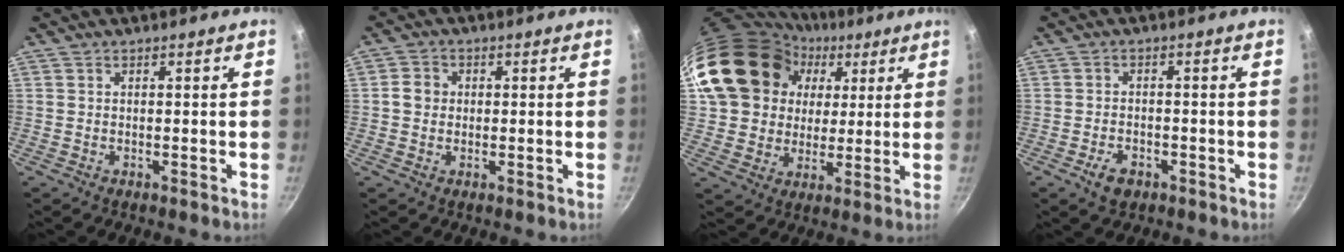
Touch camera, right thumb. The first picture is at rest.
{"total": 3.0, "force": [0.0, 2.7, 1.3], "torque": [-0.009, 0.008, -0.006]}
{"total": 20.2, "force": [6.8, 16.8, 8.9], "torque": [-0.155, 0.018, 0.124]}
{"total": 3.8, "force": [-2.1, 2.3, 2.1], "torque": [-0.034, 0.012, -0.035]}